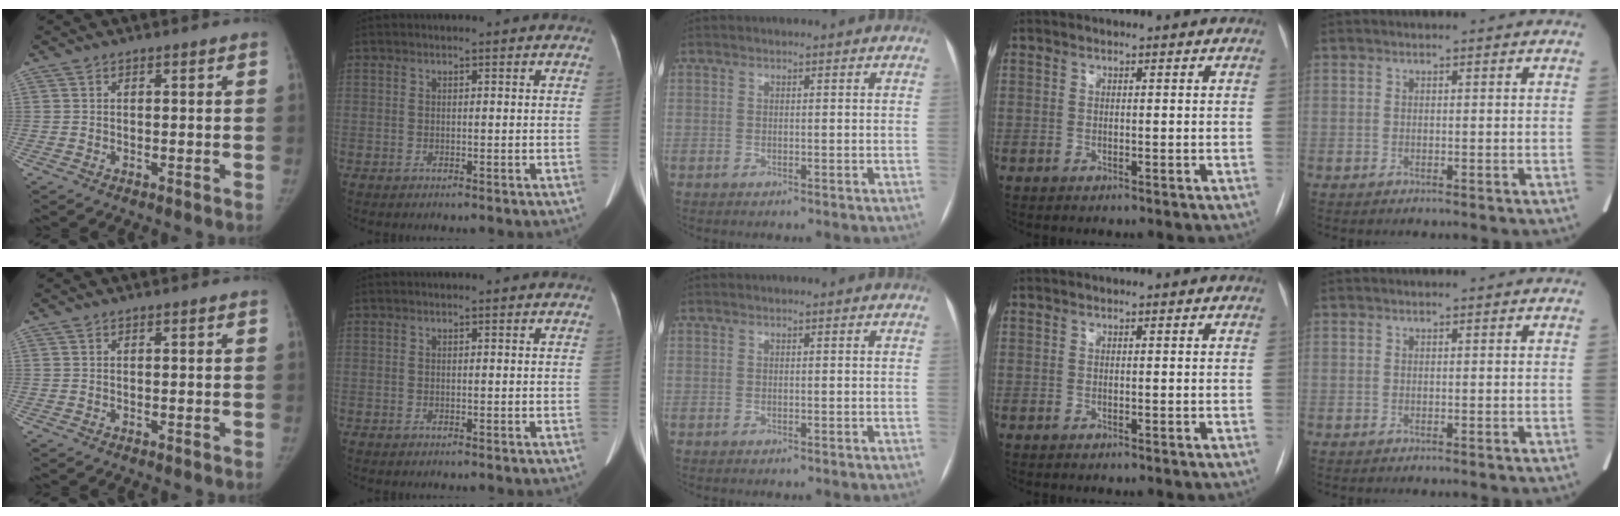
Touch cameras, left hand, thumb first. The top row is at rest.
{}